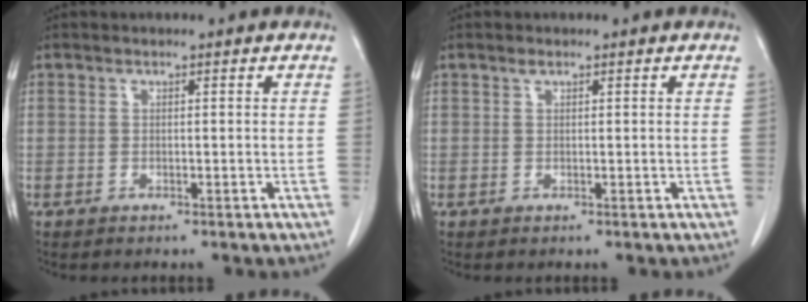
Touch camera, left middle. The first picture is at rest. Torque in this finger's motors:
{"motor_torque": [0.47, -0.35, -0.07, 0.01]}